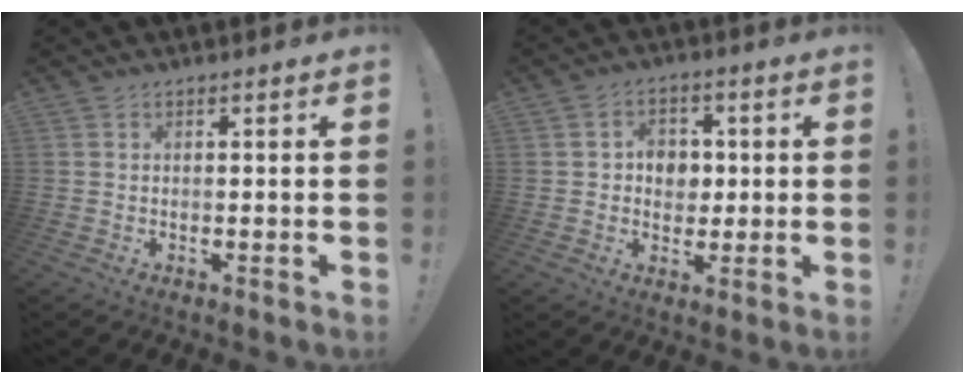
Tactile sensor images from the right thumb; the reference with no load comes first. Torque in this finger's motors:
{"motor_torque": [0.88, 0.88, -0.08, 0.07, -0.05]}